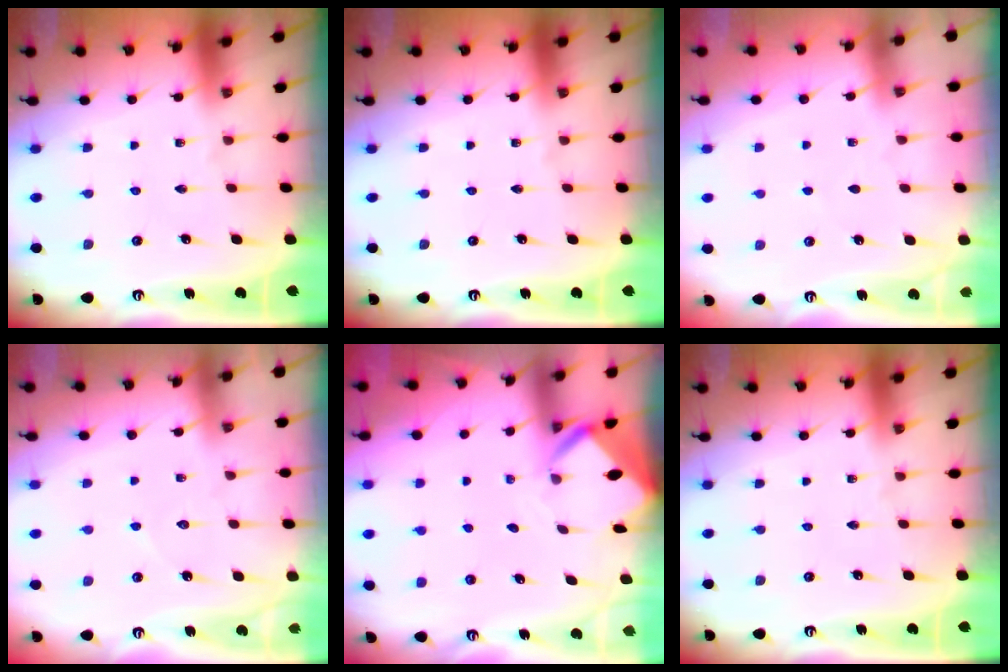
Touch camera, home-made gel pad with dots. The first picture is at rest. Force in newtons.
{"total": 0.0}
{"total": 2.1, "press": 2.0, "slide": 0.3}
{"total": 4.2, "press": 4.2, "slide": 0.4}
{"total": 3.0, "press": 3.0, "slide": 0.1}
{"total": 0.0}